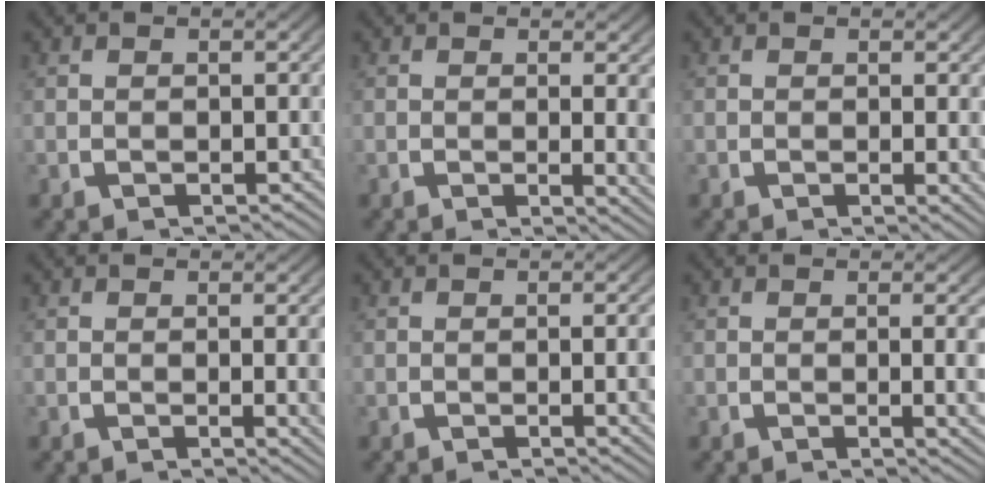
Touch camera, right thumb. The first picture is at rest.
{"total": 2.6, "force": [0.2, 0.6, 2.6], "torque": [-0.027, -0.009, 0.004]}
{"total": 1.2, "force": [0.1, 0.1, 1.1], "torque": [-0.013, -0.005, 0.002]}
{"total": 2.1, "force": [0.1, 0.2, 2.0], "torque": [-0.021, -0.003, 0.002]}
{"total": 2.2, "force": [-0.1, 0.3, 2.1], "torque": [-0.020, 0.002, -0.003]}
{"total": 2.9, "force": [0.0, 0.5, 2.9], "torque": [-0.026, 0.000, 0.000]}